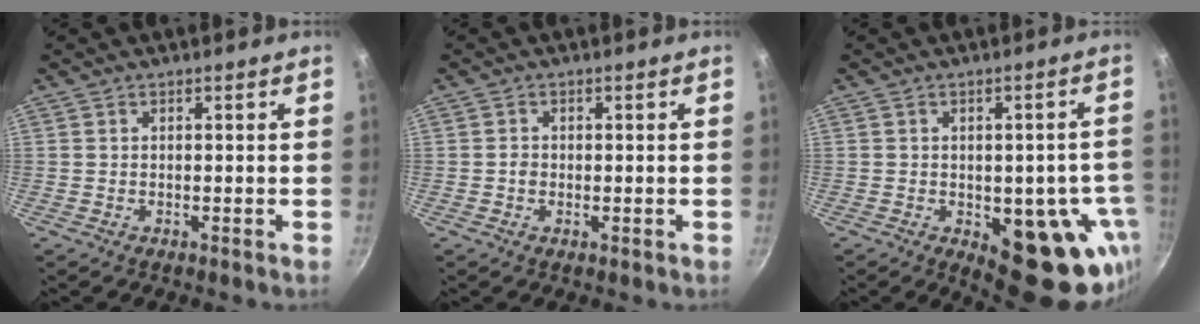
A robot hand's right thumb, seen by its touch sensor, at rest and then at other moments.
{"total": 1.4, "force": [-0.2, 1.1, 0.8], "torque": [-0.013, 0.003, -0.006]}
{"total": 17.0, "force": [-5.0, 8.4, 13.9], "torque": [-0.088, -0.003, -0.054]}